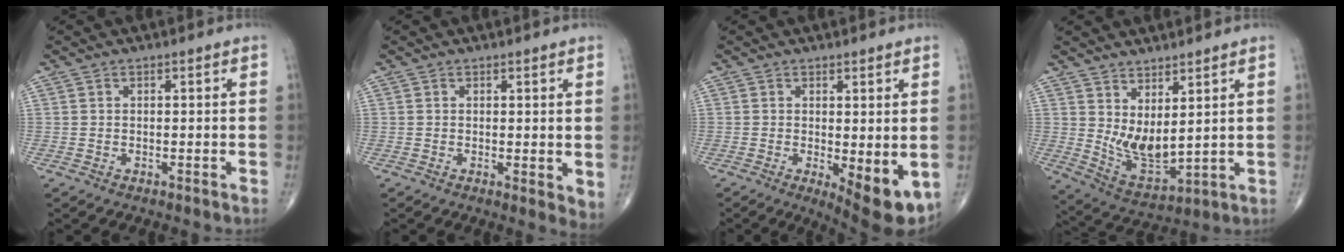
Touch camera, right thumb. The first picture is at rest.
{"total": 3.3, "force": [0.4, 1.3, 3.0], "torque": [-0.042, -0.013, 0.005]}
{"total": 8.7, "force": [-1.8, 3.0, 8.0], "torque": [-0.101, -0.023, -0.017]}
{"total": 9.0, "force": [3.1, 3.7, 7.6], "torque": [-0.131, -0.045, 0.075]}